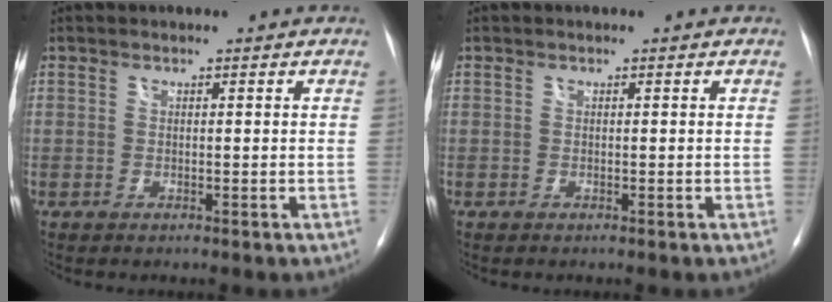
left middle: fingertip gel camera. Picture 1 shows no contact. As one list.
[{"total": 0.0}]